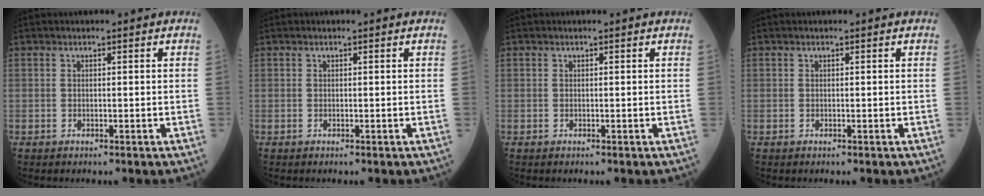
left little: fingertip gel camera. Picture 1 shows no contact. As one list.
[{"total": 0.0}, {"total": 0.0}, {"total": 0.0}]